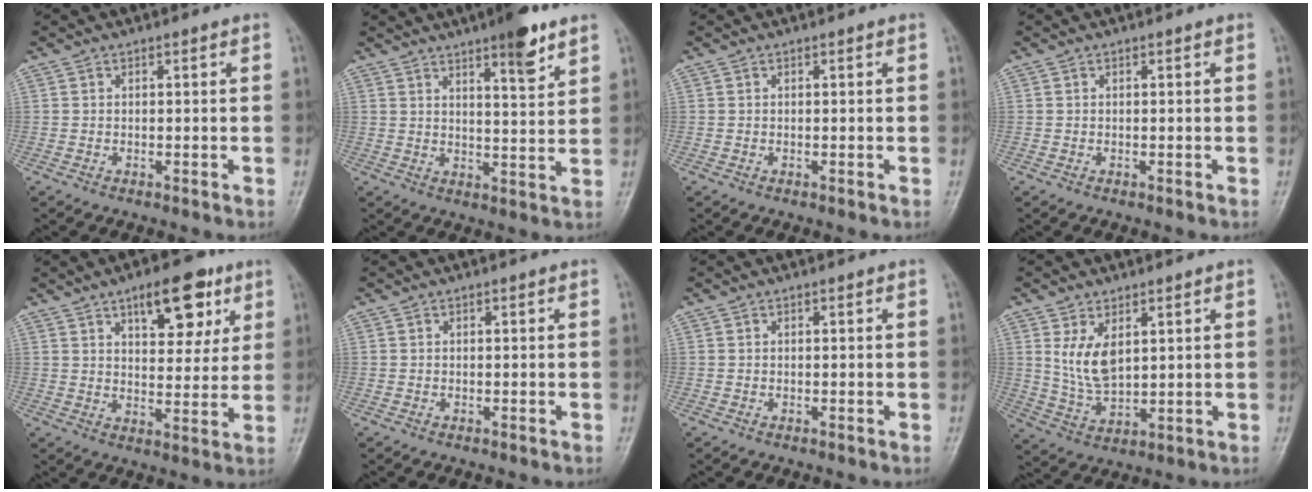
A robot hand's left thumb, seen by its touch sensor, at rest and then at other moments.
{"total": 8.4, "force": [5.5, 1.8, 6.2], "torque": [-0.079, -0.032, 0.079]}
{"total": 0.0}
{"total": 0.0}
{"total": 12.5, "force": [6.4, 6.0, 8.9], "torque": [-0.088, -0.025, 0.092]}
{"total": 0.0}
{"total": 0.0}
{"total": 7.3, "force": [2.6, 4.1, 5.4], "torque": [-0.088, -0.019, 0.061]}